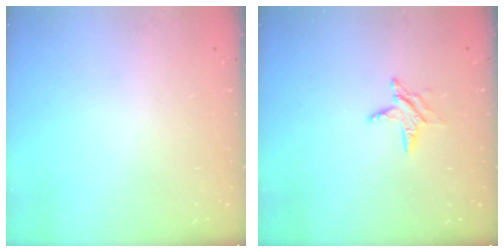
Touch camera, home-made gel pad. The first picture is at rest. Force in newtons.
{"total": 4.3, "press": 4.2, "slide": 0.5}